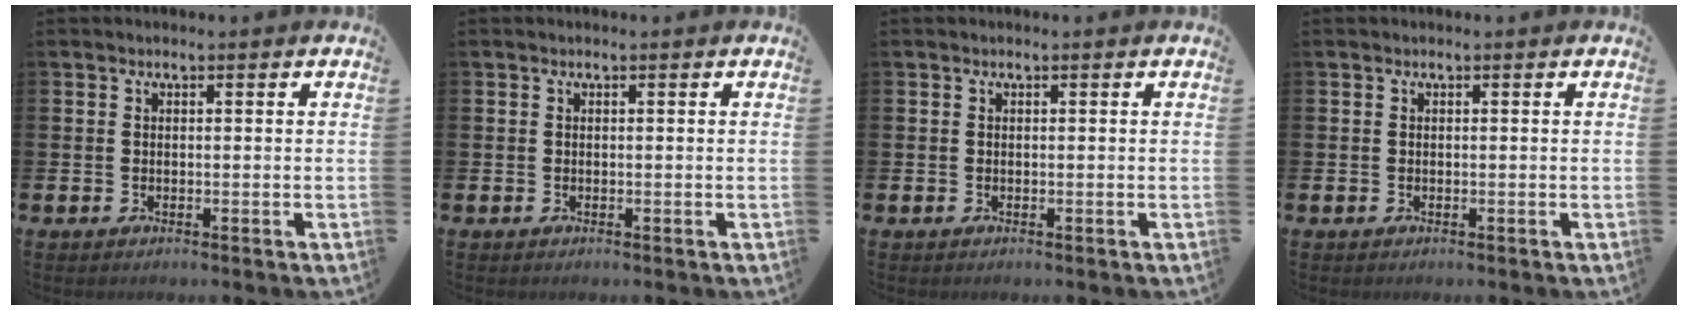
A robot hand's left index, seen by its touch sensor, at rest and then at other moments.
{"total": 0.0}
{"total": 0.0}
{"total": 0.0}